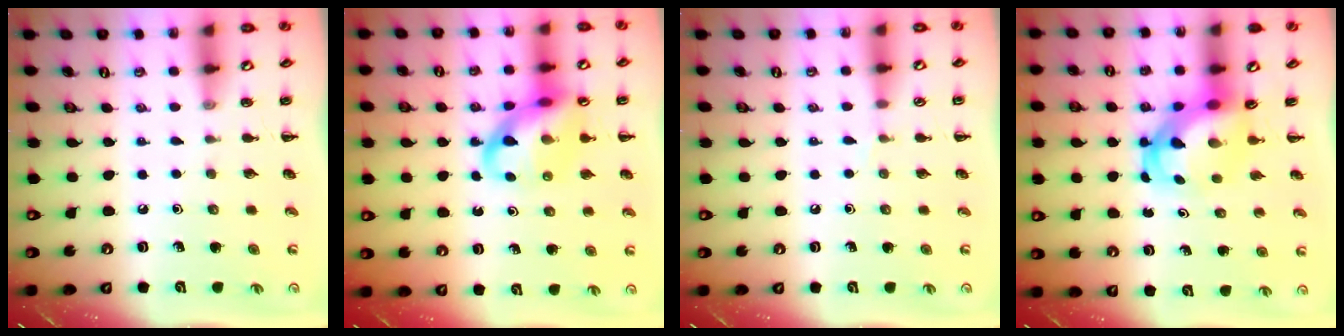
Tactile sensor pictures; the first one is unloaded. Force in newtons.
{"total": 14.5, "press": 14.4, "slide": 2.3}
{"total": 3.1, "press": 3.0, "slide": 1.0}
{"total": 6.0, "press": 5.8, "slide": 1.2}